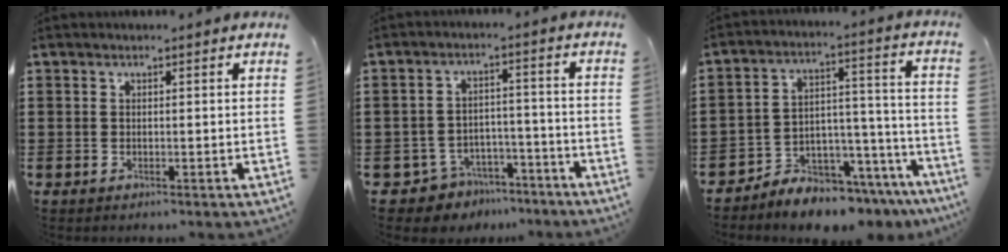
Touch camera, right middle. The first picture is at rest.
{"total": 5.0, "force": [-4.6, 1.8, 0.6], "torque": [-0.030, 0.012, -0.099]}
{"total": 6.8, "force": [-6.7, 1.4, 0.1], "torque": [0.005, 0.018, -0.133]}